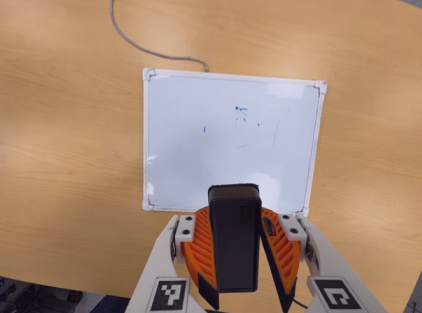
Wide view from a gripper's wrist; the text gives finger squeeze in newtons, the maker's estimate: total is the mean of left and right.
{"total": 9.0, "left": 9.2, "right": 8.9}